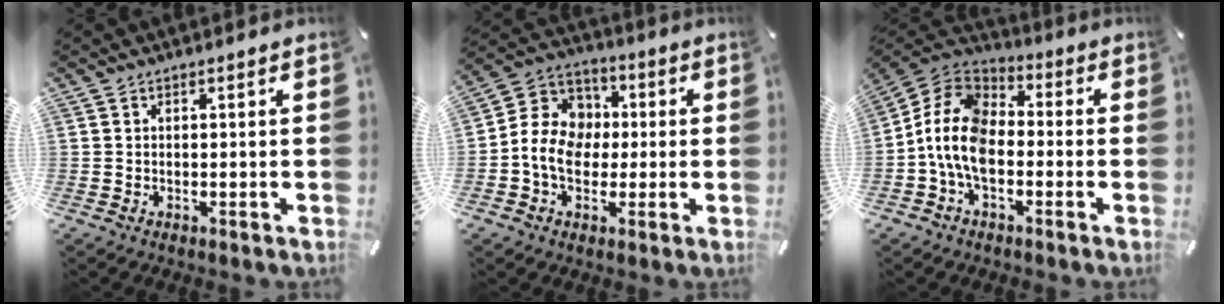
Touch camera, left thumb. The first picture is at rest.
{"total": 11.9, "force": [-1.7, 10.4, 5.4], "torque": [-0.134, 0.026, -0.028]}
{"total": 12.0, "force": [-4.4, 7.9, 7.8], "torque": [-0.182, 0.015, -0.087]}